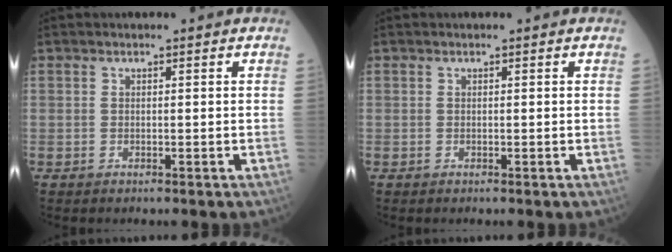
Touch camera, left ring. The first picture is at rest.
{"total": 0.0}